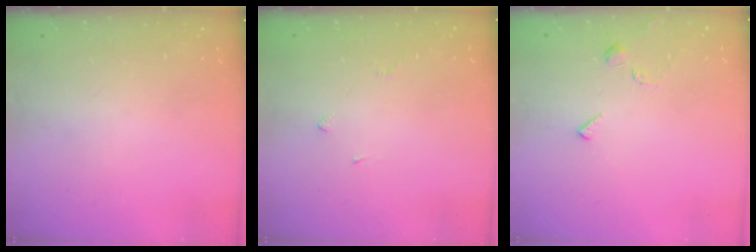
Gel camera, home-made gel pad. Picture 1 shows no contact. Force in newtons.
{"total": 1.9, "press": 1.8, "slide": 0.6}
{"total": 4.9, "press": 4.8, "slide": 0.6}